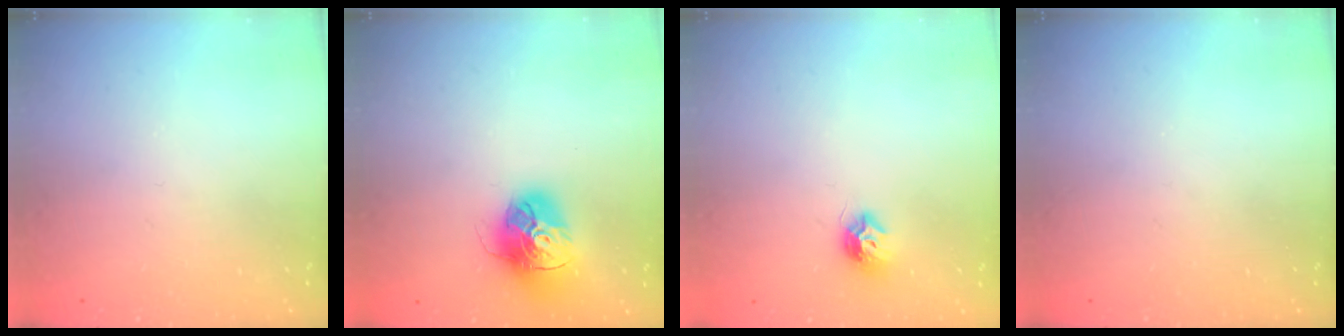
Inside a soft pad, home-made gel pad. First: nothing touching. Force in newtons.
{"total": 16.0, "press": 16.0, "slide": 1.7}
{"total": 7.9, "press": 7.9, "slide": 0.4}
{"total": 0.0}